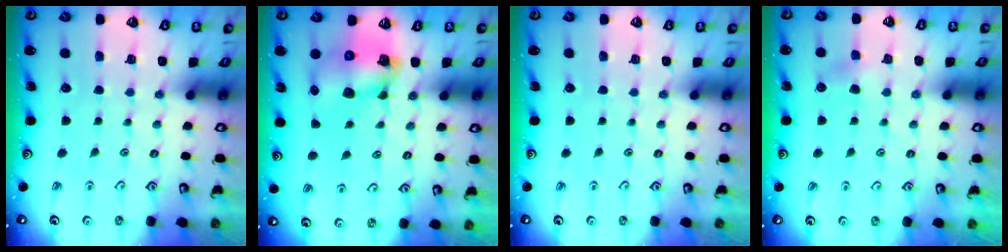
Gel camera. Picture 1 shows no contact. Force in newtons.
{"total": 9.8, "press": 9.7, "slide": 1.2}
{"total": 0.0}
{"total": 2.9, "press": 2.9, "slide": 0.3}